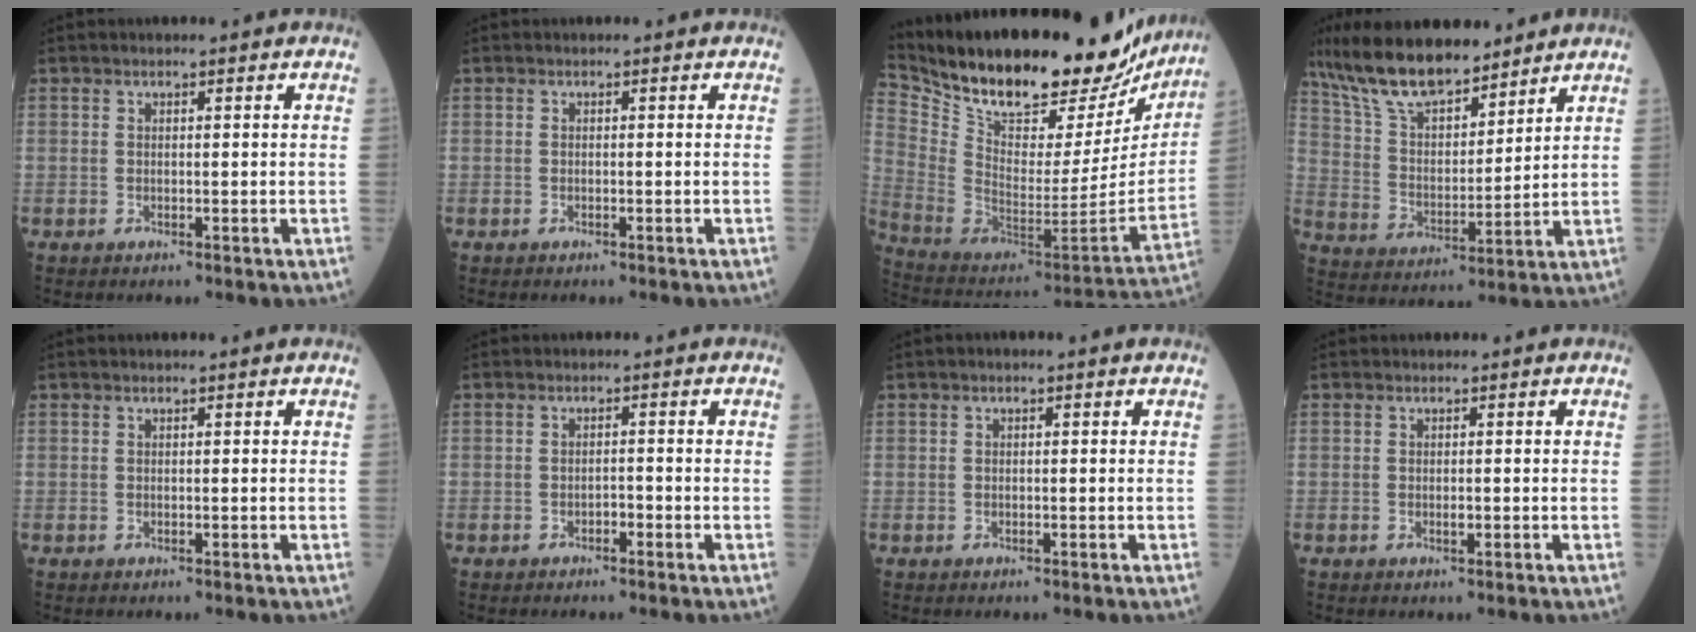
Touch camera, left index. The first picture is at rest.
{"total": 0.0}
{"total": 31.4, "force": [26.5, 9.2, 14.2], "torque": [-0.253, -0.041, 0.386]}
{"total": 15.0, "force": [12.3, 4.4, 7.4], "torque": [-0.144, 0.013, 0.229]}
{"total": 0.0}
{"total": 1.1, "force": [-0.9, 0.3, 0.5], "torque": [-0.003, 0.000, -0.018]}
{"total": 0.5, "force": [0.1, 0.2, 0.5], "torque": [-0.007, 0.001, -0.003]}
{"total": 0.5, "force": [-0.2, 0.3, 0.4], "torque": [-0.007, -0.004, -0.006]}